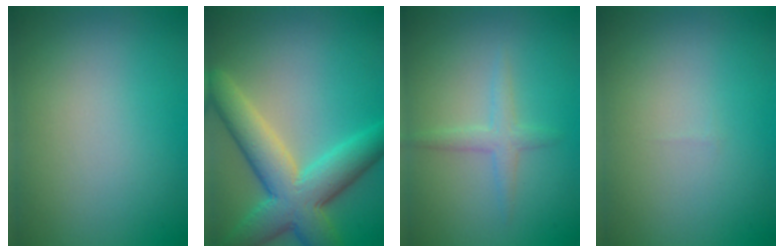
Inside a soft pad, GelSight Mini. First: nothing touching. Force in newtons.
{"total": 8.7, "press": 8.7, "slide": 0.4}
{"total": 1.9, "press": 1.9, "slide": 0.1}
{"total": 0.0}